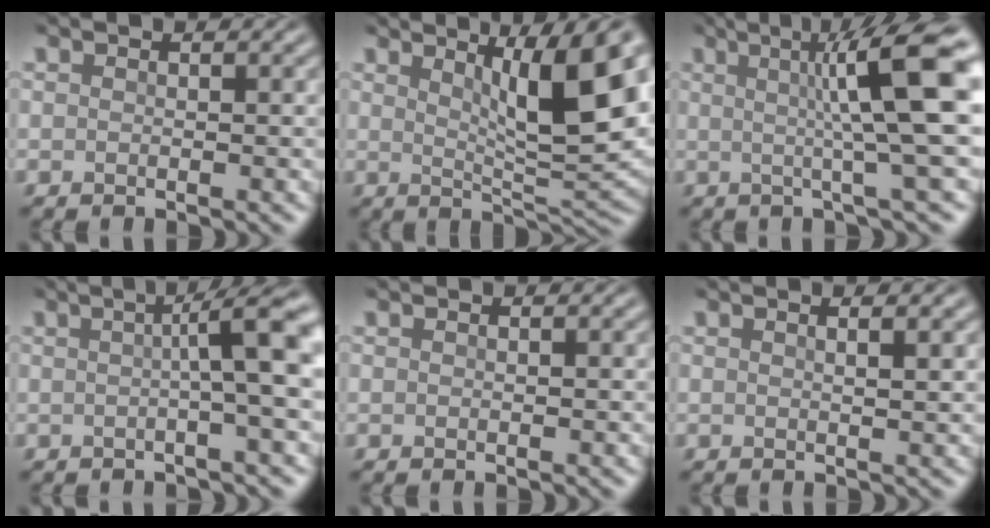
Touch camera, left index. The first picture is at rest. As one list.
[{"total": 9.4, "force": [3.2, 2.1, 8.6], "torque": [-0.115, -0.001, 0.056]}, {"total": 9.3, "force": [1.7, 1.4, 9.1], "torque": [-0.108, 0.016, 0.022]}, {"total": 6.8, "force": [0.8, 1.0, 6.6], "torque": [-0.083, 0.012, 0.004]}, {"total": 0.0}, {"total": 1.5, "force": [0.7, 0.5, 1.2], "torque": [-0.011, 0.003, 0.004]}]